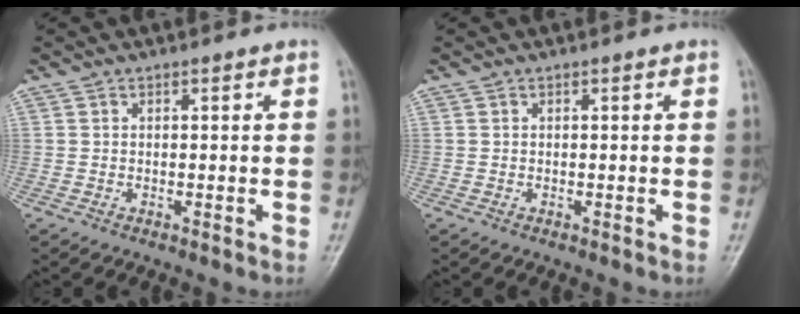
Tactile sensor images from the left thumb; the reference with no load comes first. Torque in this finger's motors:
{"motor_torque": [0.00, 0.00, -0.02, -0.01, 0.00]}